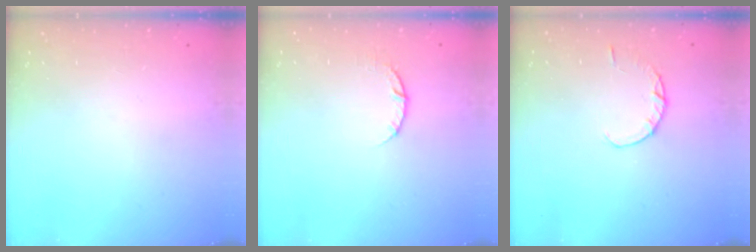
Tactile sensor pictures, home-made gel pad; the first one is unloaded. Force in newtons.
{"total": 3.7, "press": 3.7, "slide": 0.6}
{"total": 1.8, "press": 1.8, "slide": 0.3}